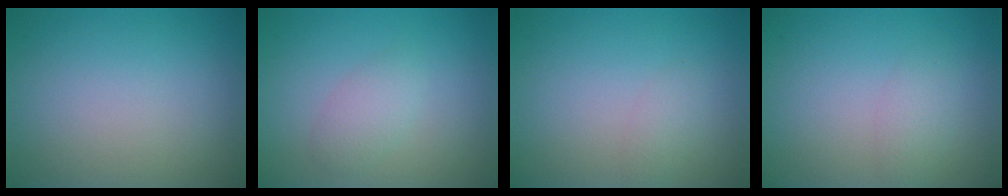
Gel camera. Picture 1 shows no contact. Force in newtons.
{"total": 1.8, "press": 1.8, "slide": 0.2}
{"total": 1.0, "press": 1.0, "slide": 0.1}
{"total": 1.6, "press": 1.6, "slide": 0.1}